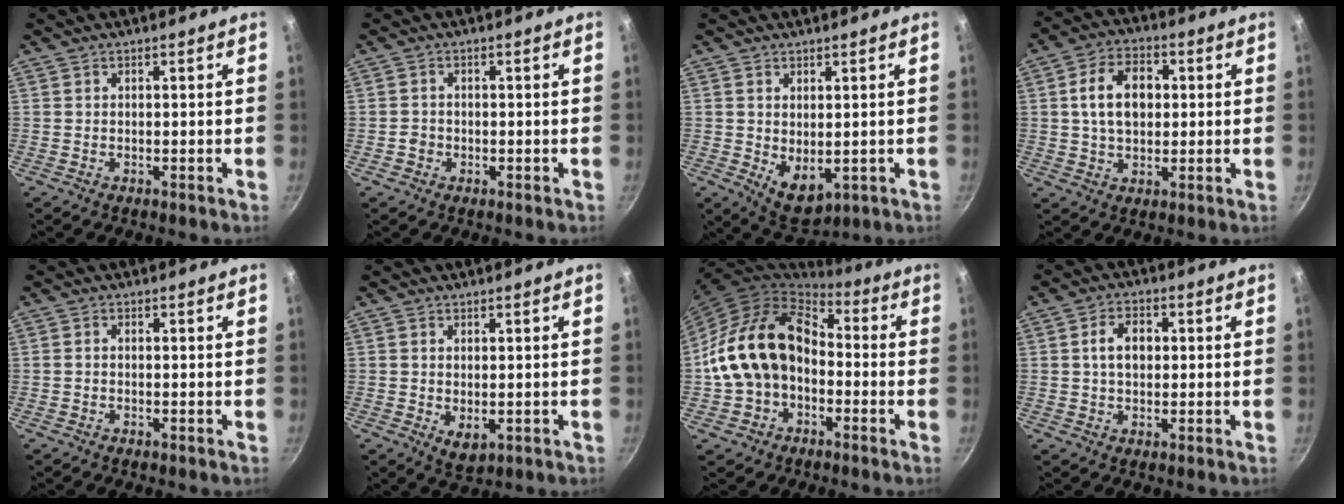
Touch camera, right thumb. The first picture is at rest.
{"total": 1.9, "force": [-0.6, 1.7, 0.6], "torque": [-0.004, 0.008, -0.009]}
{"total": 6.5, "force": [0.2, 4.1, 5.1], "torque": [-0.067, -0.022, 0.019]}
{"total": 10.6, "force": [1.5, 7.3, 7.6], "torque": [-0.108, 0.014, 0.018]}
{"total": 0.8, "force": [-0.2, 0.6, 0.5], "torque": [-0.010, 0.005, -0.003]}
{"total": 3.9, "force": [-0.2, 2.4, 3.1], "torque": [-0.048, -0.014, 0.002]}
{"total": 17.0, "force": [-1.7, 12.8, 11.2], "torque": [-0.175, 0.054, -0.037]}
{"total": 5.9, "force": [0.7, 4.1, 4.2], "torque": [-0.054, 0.009, 0.008]}